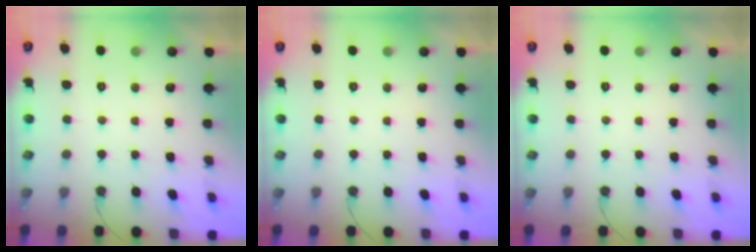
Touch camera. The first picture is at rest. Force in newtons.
{"total": 0.0}
{"total": 0.0}